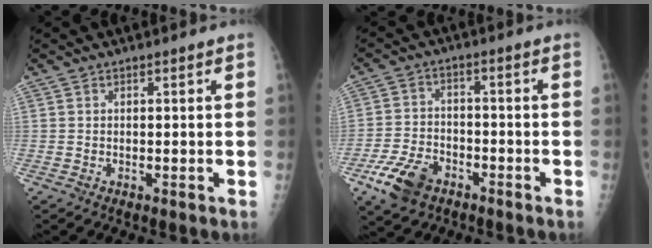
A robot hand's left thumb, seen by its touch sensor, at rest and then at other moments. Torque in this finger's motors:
{"motor_torque": [-0.98, 1.25, 0.64, 0.48, 0.09]}